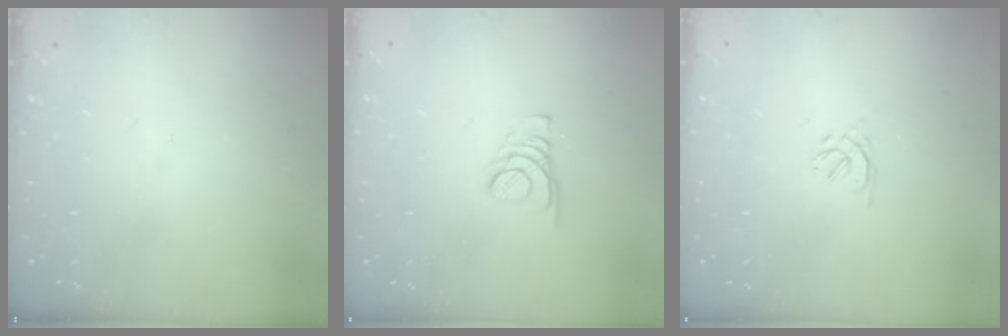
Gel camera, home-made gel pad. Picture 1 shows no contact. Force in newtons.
{"total": 1.8, "press": 1.7, "slide": 0.1}
{"total": 1.3, "press": 1.2, "slide": 0.5}